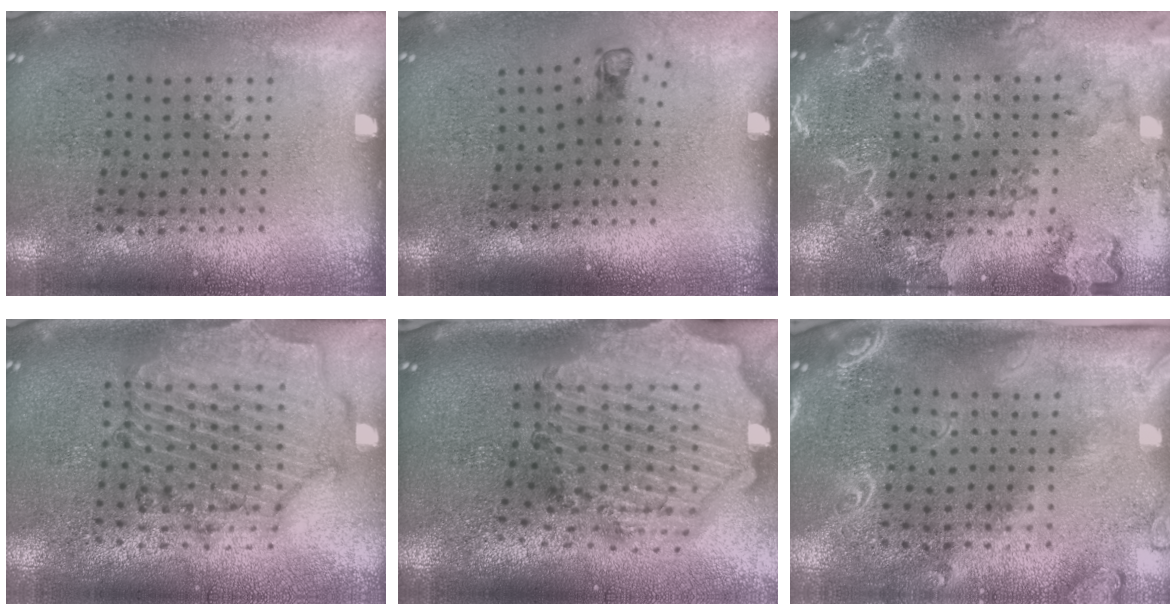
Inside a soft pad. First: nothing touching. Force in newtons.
{"total": 0.8, "press": 0.4, "slide": 0.7}
{"total": 2.7, "press": 2.6, "slide": 0.8}
{"total": 1.6, "press": 1.6, "slide": 0.3}
{"total": 4.0, "press": 3.3, "slide": 2.2}
{"total": 2.4, "press": 1.9, "slide": 1.4}